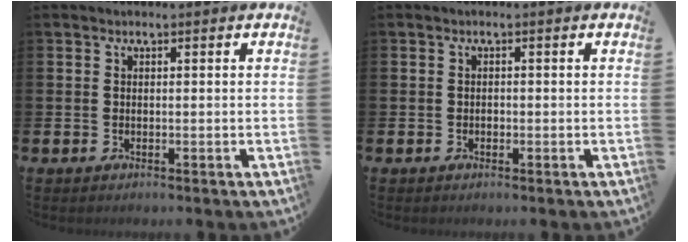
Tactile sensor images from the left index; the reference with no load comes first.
{"total": 0.5, "force": [-0.2, 0.5, 0.2], "torque": [-0.011, 0.005, -0.003]}